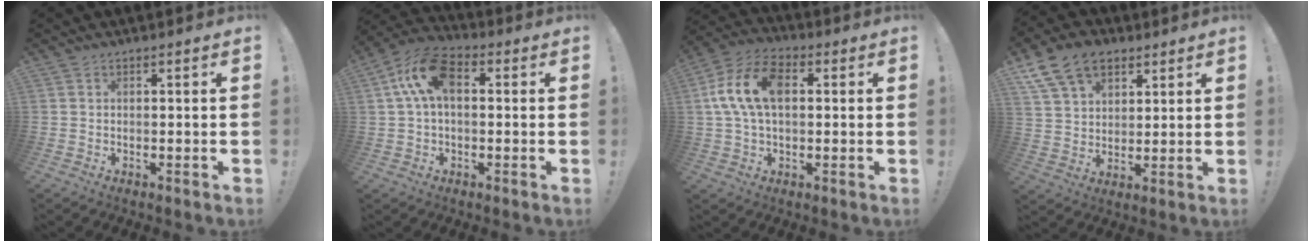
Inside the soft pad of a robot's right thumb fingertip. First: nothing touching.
{"total": 12.3, "force": [2.6, 7.1, 9.7], "torque": [-0.194, 0.008, 0.053]}
{"total": 14.0, "force": [2.1, 8.4, 11.0], "torque": [-0.215, 0.015, 0.040]}
{"total": 13.5, "force": [7.7, 9.1, 6.3], "torque": [-0.103, -0.036, 0.150]}